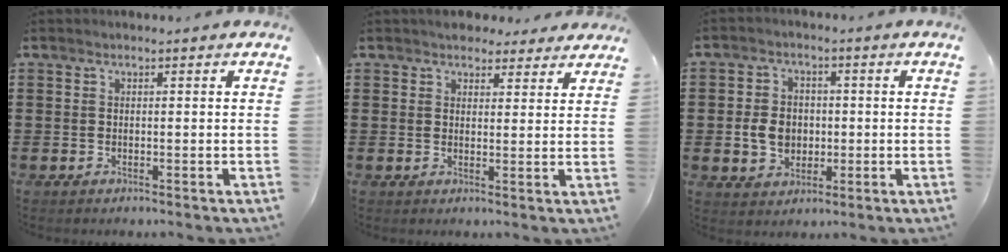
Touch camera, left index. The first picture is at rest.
{"total": 3.5, "force": [3.1, 1.4, 0.4], "torque": [-0.010, -0.002, 0.058]}
{"total": 5.8, "force": [-0.6, 4.6, 3.5], "torque": [-0.072, 0.006, -0.014]}